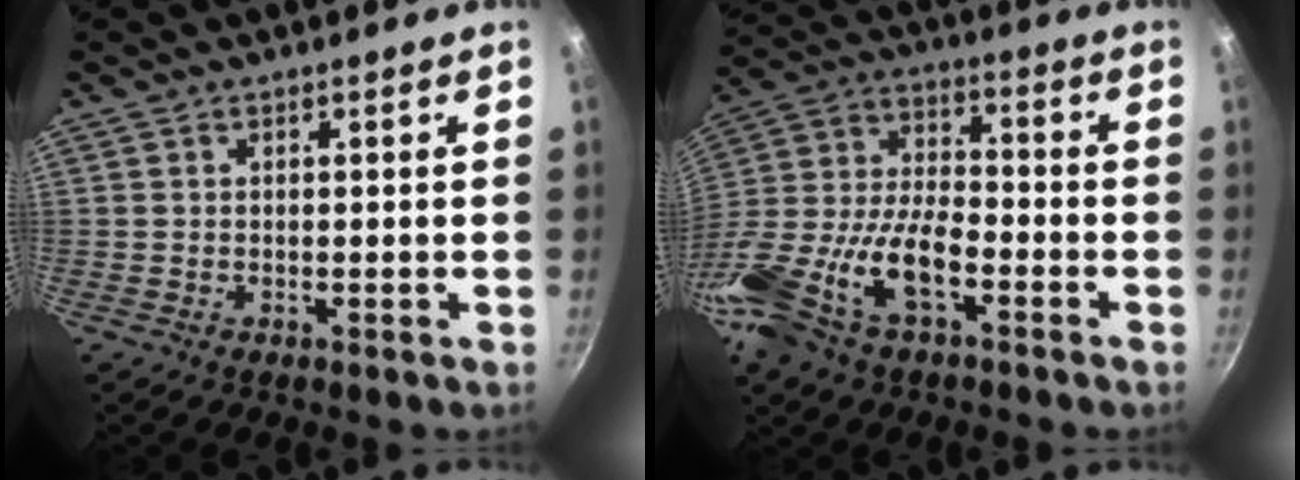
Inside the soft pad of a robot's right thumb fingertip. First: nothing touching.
{"total": 21.1, "force": [-8.8, 10.6, 16.0], "torque": [-0.316, 0.029, -0.183]}